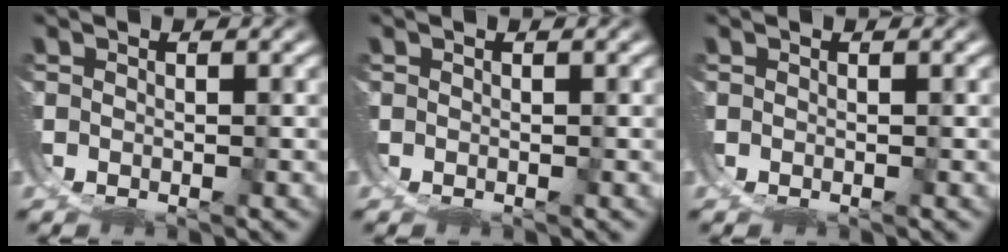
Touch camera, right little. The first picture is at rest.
{"total": 0.0}
{"total": 0.0}